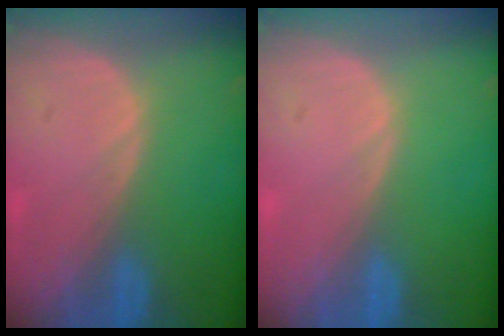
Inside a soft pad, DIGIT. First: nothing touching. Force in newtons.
{"total": 0.0}